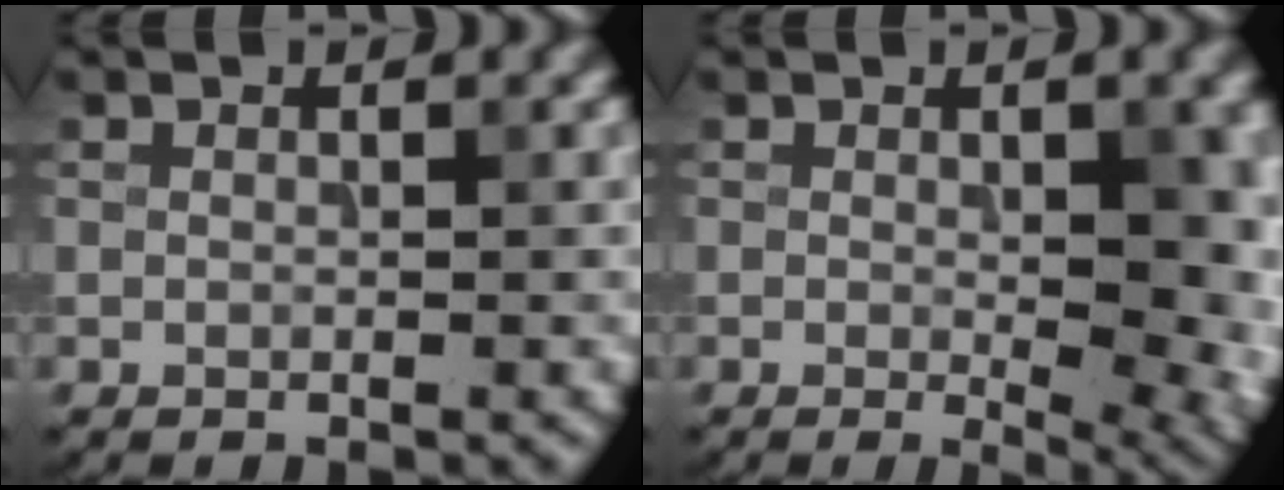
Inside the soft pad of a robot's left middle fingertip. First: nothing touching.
{"total": 8.2, "force": [-0.4, 3.2, 7.6], "torque": [-0.082, -0.007, -0.001]}